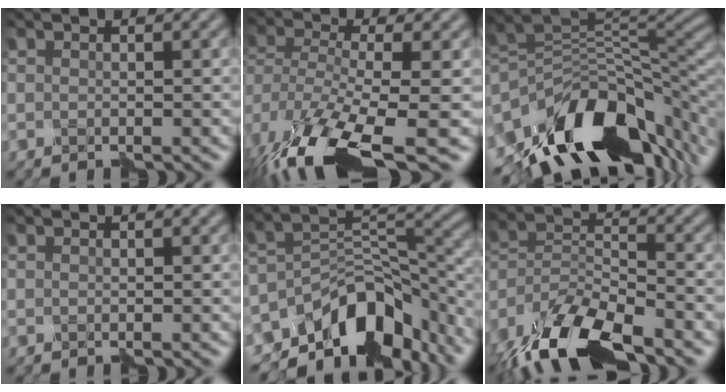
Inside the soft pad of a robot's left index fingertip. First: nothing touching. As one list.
[{"total": 13.1, "force": [-7.3, 5.4, 9.4], "torque": [-0.232, -0.031, -0.096]}, {"total": 13.3, "force": [-6.9, 7.5, 8.6], "torque": [-0.144, 0.013, -0.118]}, {"total": 0.0}, {"total": 10.7, "force": [-7.5, 5.2, 5.6], "torque": [-0.073, 0.007, -0.128]}, {"total": 12.3, "force": [-9.3, 4.0, 7.1], "torque": [-0.144, -0.010, -0.167]}]